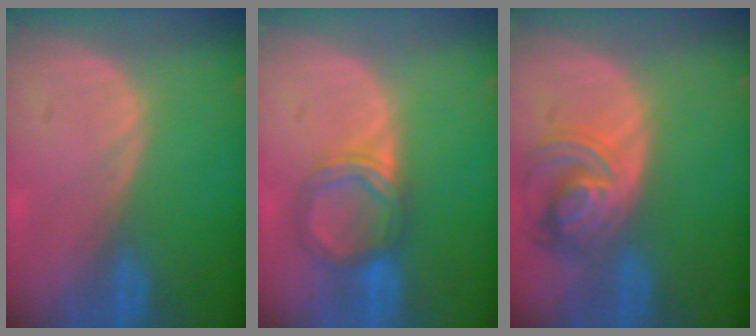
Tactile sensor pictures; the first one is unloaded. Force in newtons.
{"total": 5.5, "press": 5.2, "slide": 1.7}
{"total": 7.6, "press": 6.8, "slide": 3.5}